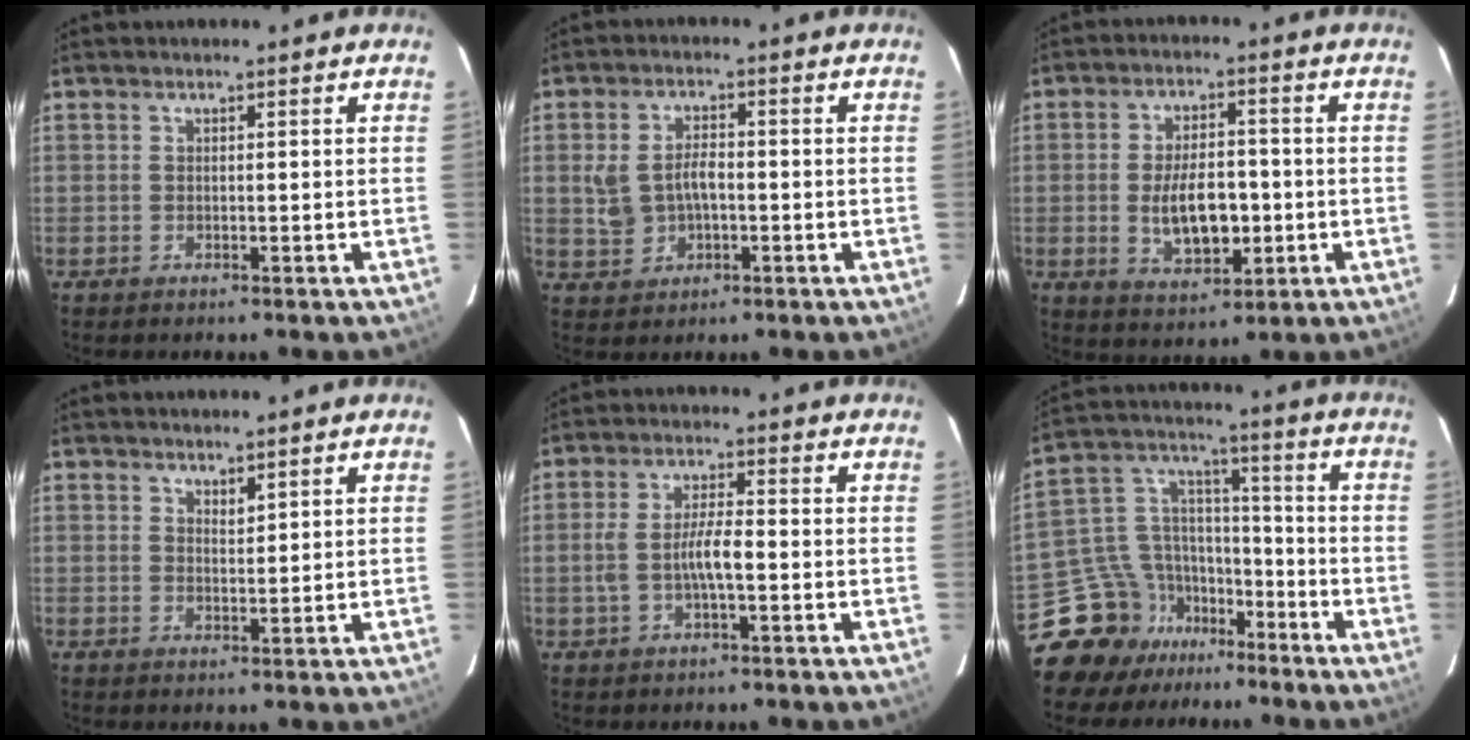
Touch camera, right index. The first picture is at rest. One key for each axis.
{"total": 6.5, "fx": -0.7, "fy": 4.3, "fz": 4.9, "tx": -0.103, "ty": 0.008, "tz": -0.003}
{"total": 10.3, "fx": -1.6, "fy": 5.2, "fz": 8.7, "tx": -0.161, "ty": 0.000, "tz": -0.016}
{"total": 1.6, "fx": 1.3, "fy": 0.5, "fz": 0.7, "tx": -0.008, "ty": 0.000, "tz": 0.024}
{"total": 6.0, "fx": -1.4, "fy": 1.5, "fz": 5.6, "tx": -0.111, "ty": 0.005, "tz": -0.024}
{"total": 13.7, "fx": -10.4, "fy": 8.6, "fz": 2.5, "tx": -0.074, "ty": 0.069, "tz": -0.177}